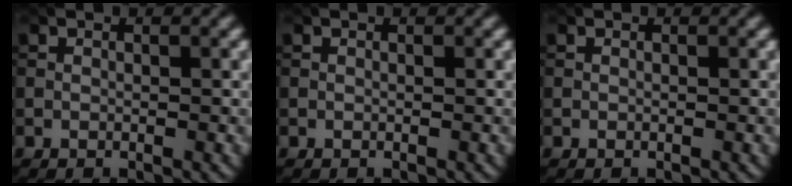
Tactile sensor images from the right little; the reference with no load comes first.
{"total": 0.0}
{"total": 0.0}